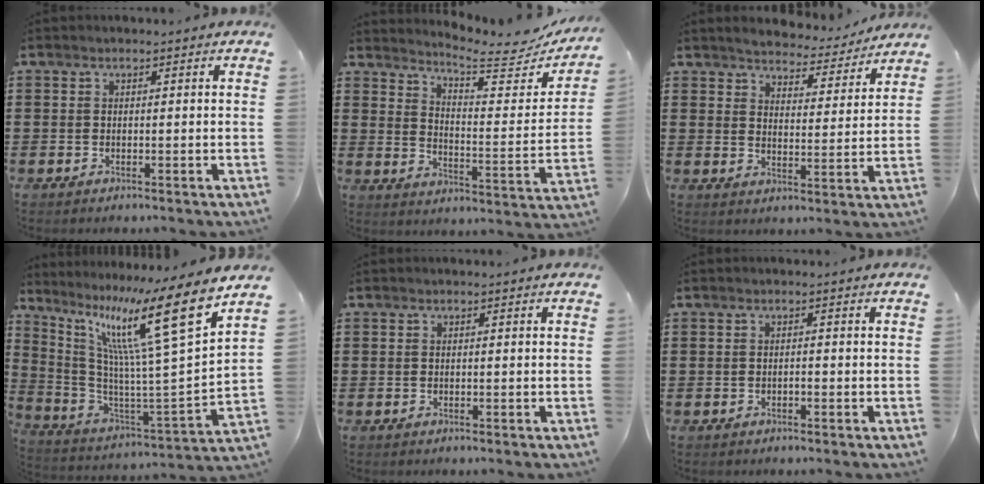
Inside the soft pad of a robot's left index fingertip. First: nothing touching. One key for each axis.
{"total": 6.6, "fx": 6.1, "fy": 0.3, "fz": 2.3, "tx": -0.058, "ty": -0.052, "tz": 0.101}
{"total": 4.1, "fx": 4.1, "fy": 0.4, "fz": 0.3, "tx": -0.031, "ty": -0.027, "tz": 0.068}
{"total": 17.6, "fx": 9.5, "fy": 2.1, "fz": 14.7, "tx": -0.281, "ty": -0.051, "tz": 0.140}
{"total": 0.0}
{"total": 0.6, "fx": -0.2, "fy": 0.1, "fz": 0.5, "tx": -0.011, "ty": -0.002, "tz": -0.003}